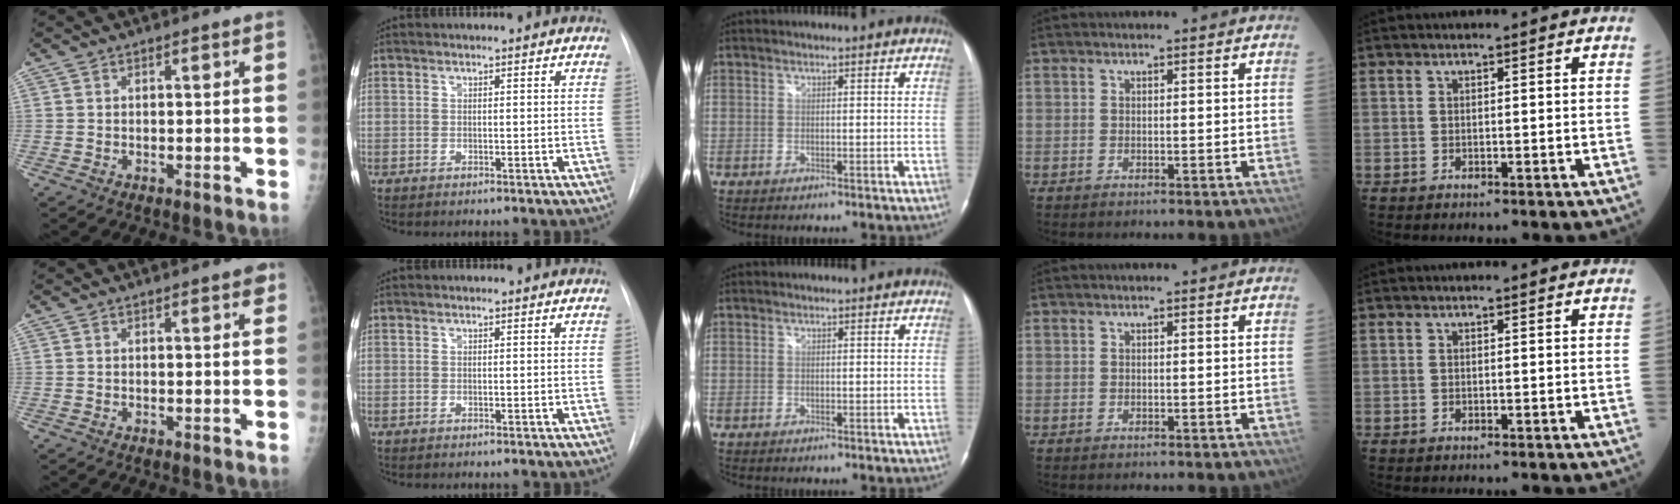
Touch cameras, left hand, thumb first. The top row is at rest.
{"thumb": {"total": 1.8, "force": [1.0, 0.5, 1.4], "torque": [-0.016, -0.001, 0.010]}}